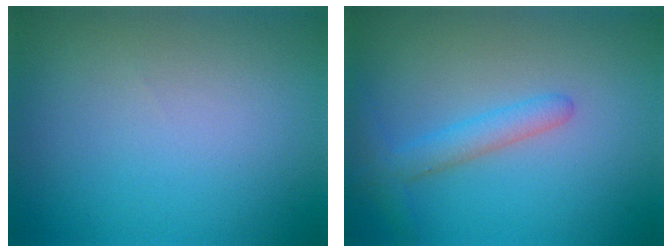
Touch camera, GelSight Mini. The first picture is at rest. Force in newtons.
{"total": 2.4, "press": 2.4, "slide": 0.1}